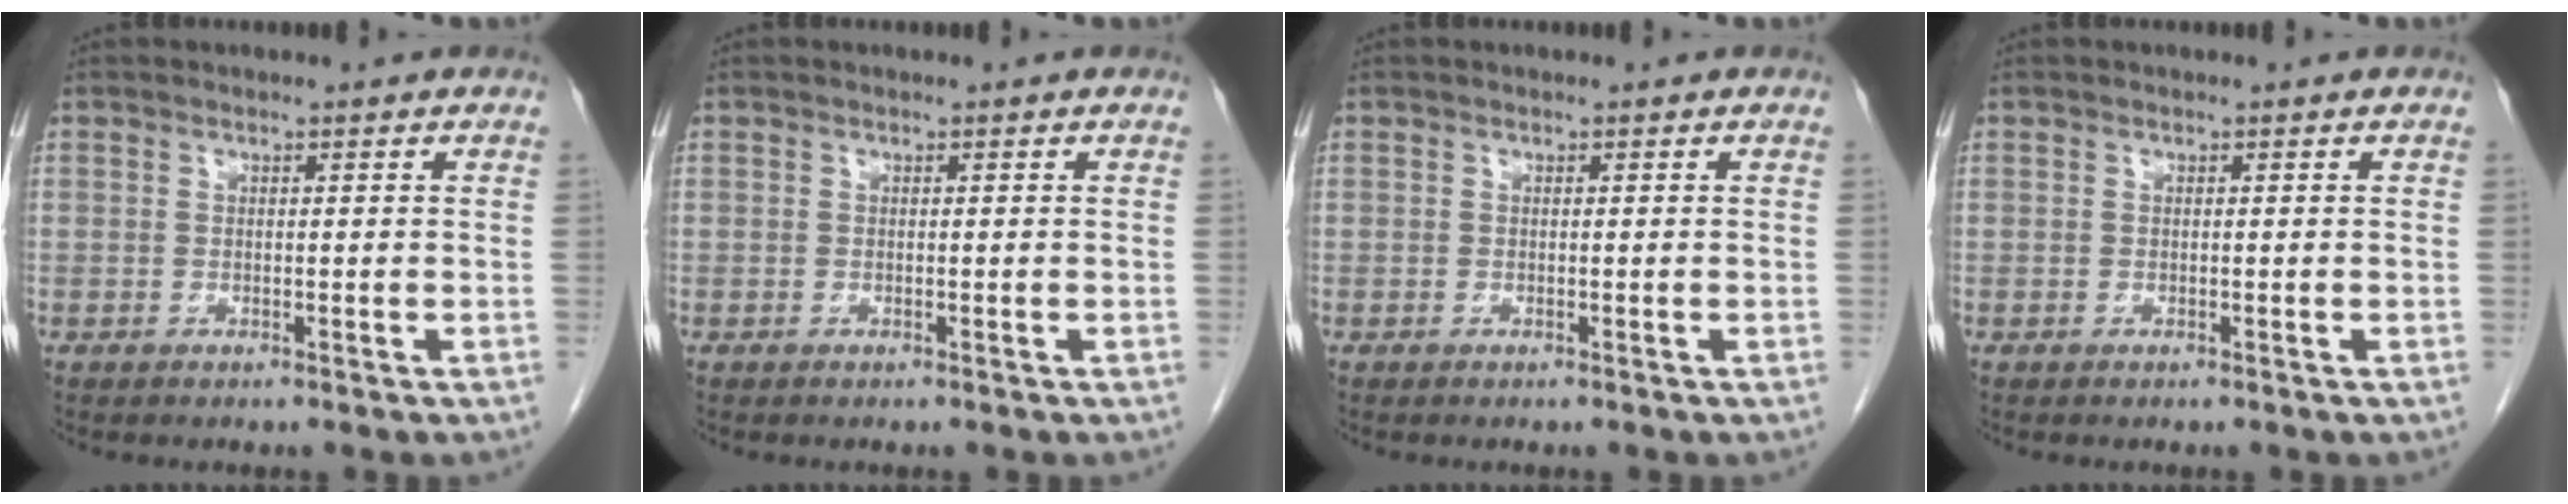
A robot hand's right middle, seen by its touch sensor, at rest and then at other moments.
{"total": 0.0}
{"total": 0.0}
{"total": 0.0}